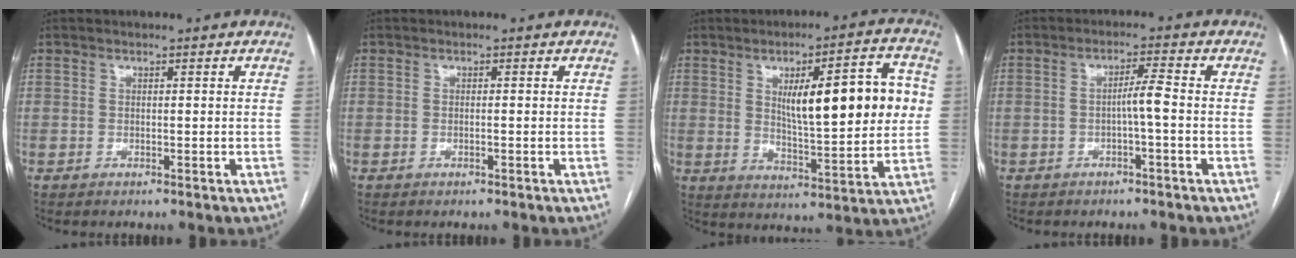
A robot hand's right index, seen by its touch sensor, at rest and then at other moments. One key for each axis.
{"total": 0.0}
{"total": 16.1, "fx": 3.2, "fy": 3.3, "fz": 15.4, "tx": -0.218, "ty": 0.016, "tz": 0.054}
{"total": 3.0, "fx": -0.7, "fy": -0.3, "fz": 2.9, "tx": -0.050, "ty": 0.005, "tz": -0.011}